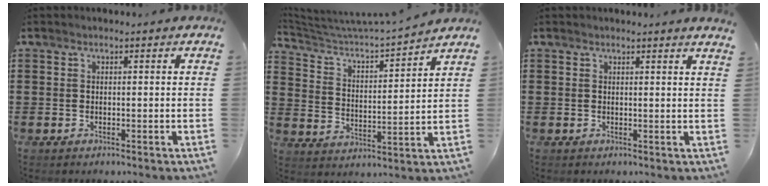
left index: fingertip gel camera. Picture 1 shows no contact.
{"total": 4.0, "force": [3.8, 0.3, 1.3], "torque": [-0.049, -0.037, 0.054]}
{"total": 1.2, "force": [1.1, -0.3, 0.4], "torque": [-0.008, -0.003, 0.021]}